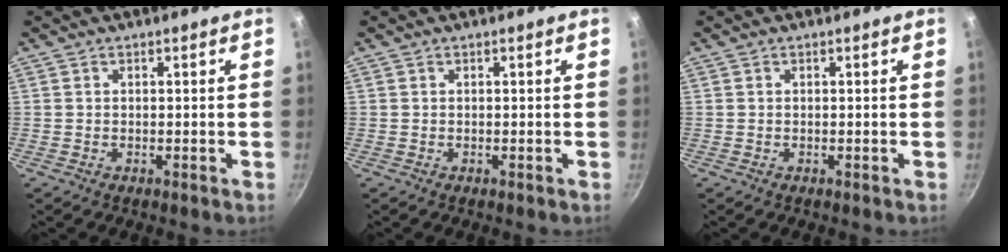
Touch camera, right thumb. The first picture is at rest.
{"total": 0.0}
{"total": 0.0}